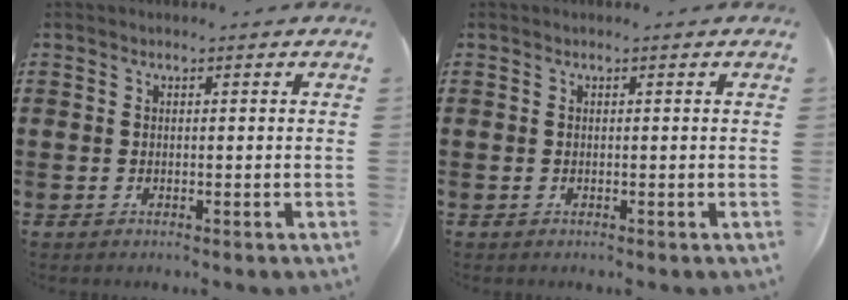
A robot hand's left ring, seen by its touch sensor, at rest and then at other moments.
{"total": 0.0}